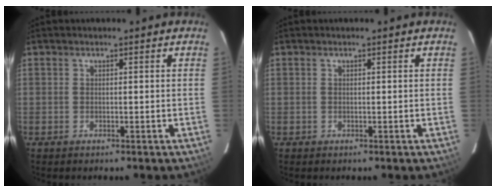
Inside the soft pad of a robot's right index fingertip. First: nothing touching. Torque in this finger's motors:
{"motor_torque": [-0.03, -0.01, -0.01, 0.01]}